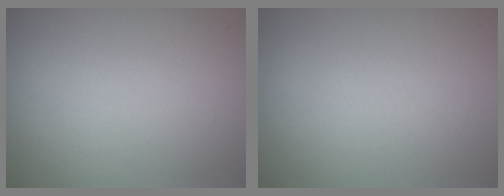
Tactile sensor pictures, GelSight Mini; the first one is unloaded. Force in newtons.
{"total": 0.0}